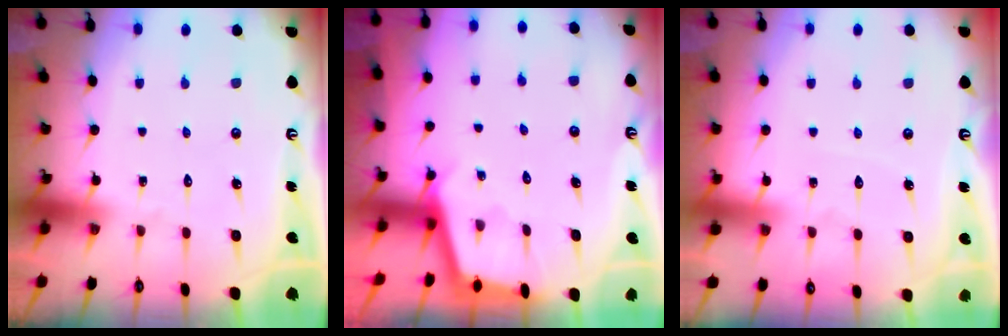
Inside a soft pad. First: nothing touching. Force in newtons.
{"total": 2.3, "press": 2.3, "slide": 0.2}
{"total": 2.8, "press": 2.8, "slide": 0.4}